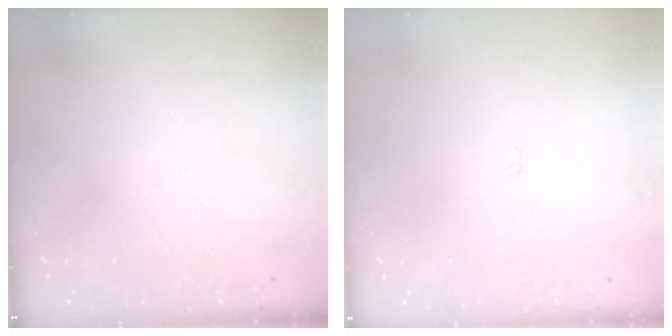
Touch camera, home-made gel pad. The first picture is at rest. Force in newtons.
{"total": 2.4, "press": 2.4, "slide": 0.2}